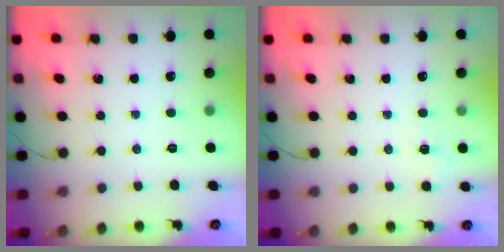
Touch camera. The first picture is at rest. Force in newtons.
{"total": 5.6, "press": 5.3, "slide": 1.6}